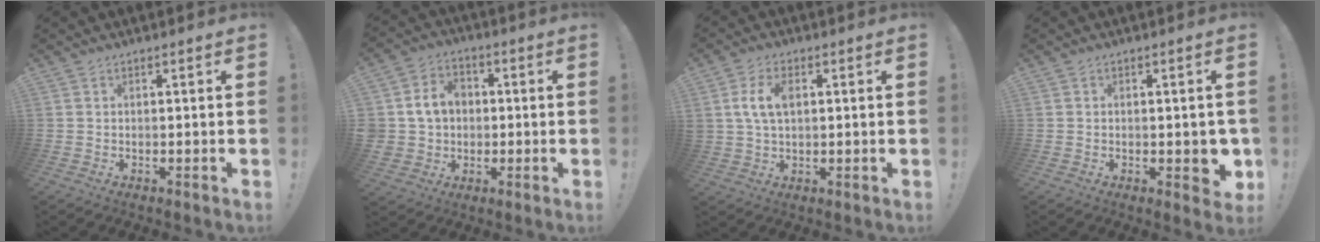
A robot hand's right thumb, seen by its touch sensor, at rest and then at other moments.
{"total": 10.3, "force": [1.3, 9.3, 4.4], "torque": [-0.084, 0.015, 0.036]}
{"total": 7.7, "force": [1.7, 4.9, 5.8], "torque": [-0.109, 0.008, 0.032]}
{"total": 4.7, "force": [-0.7, 2.8, 3.7], "torque": [-0.032, 0.003, -0.007]}